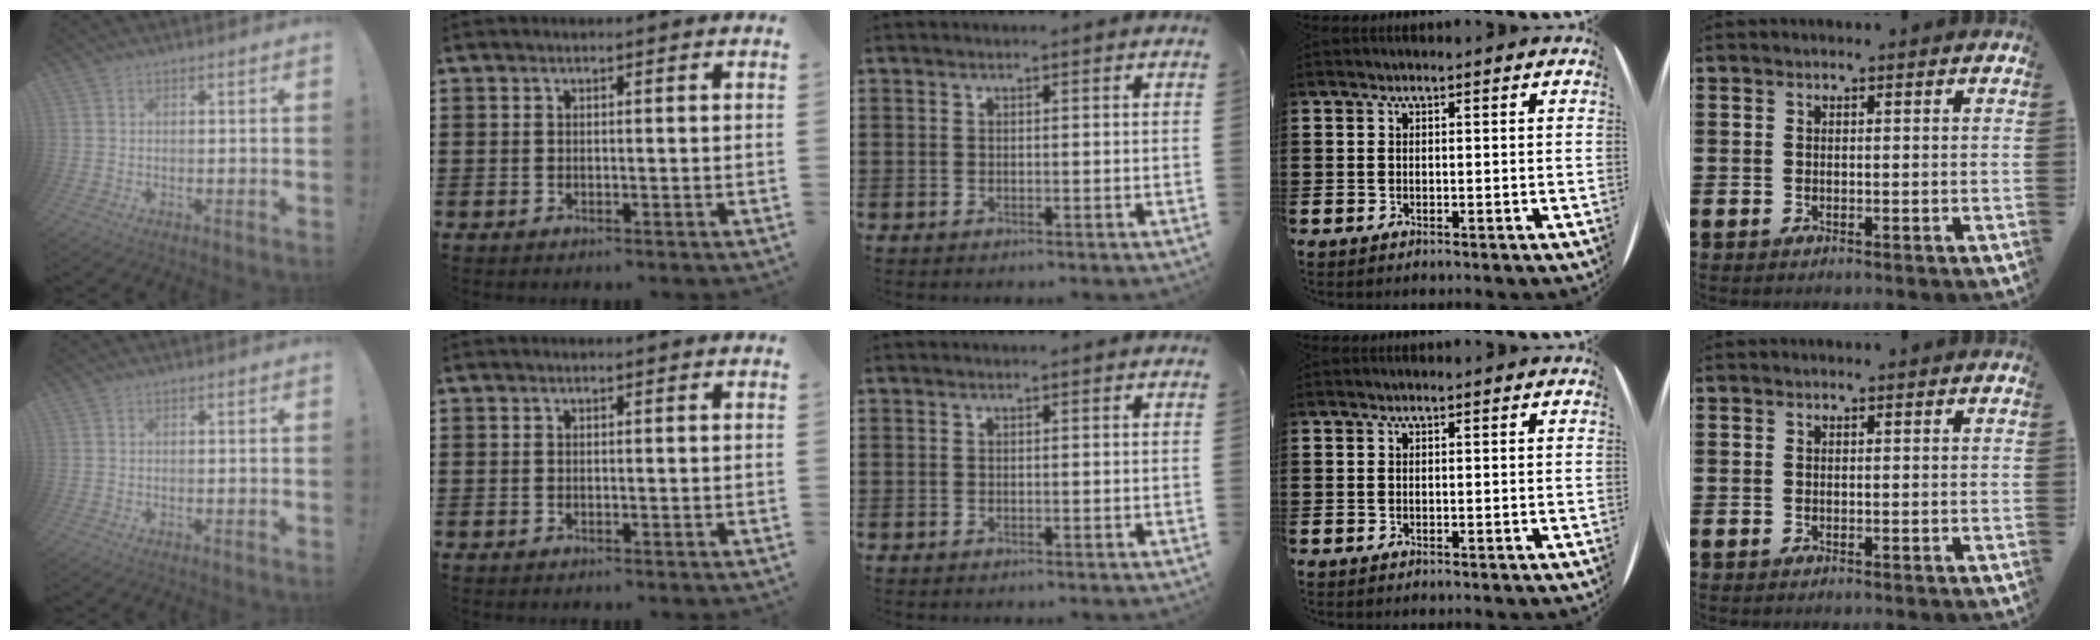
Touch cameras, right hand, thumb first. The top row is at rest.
{}